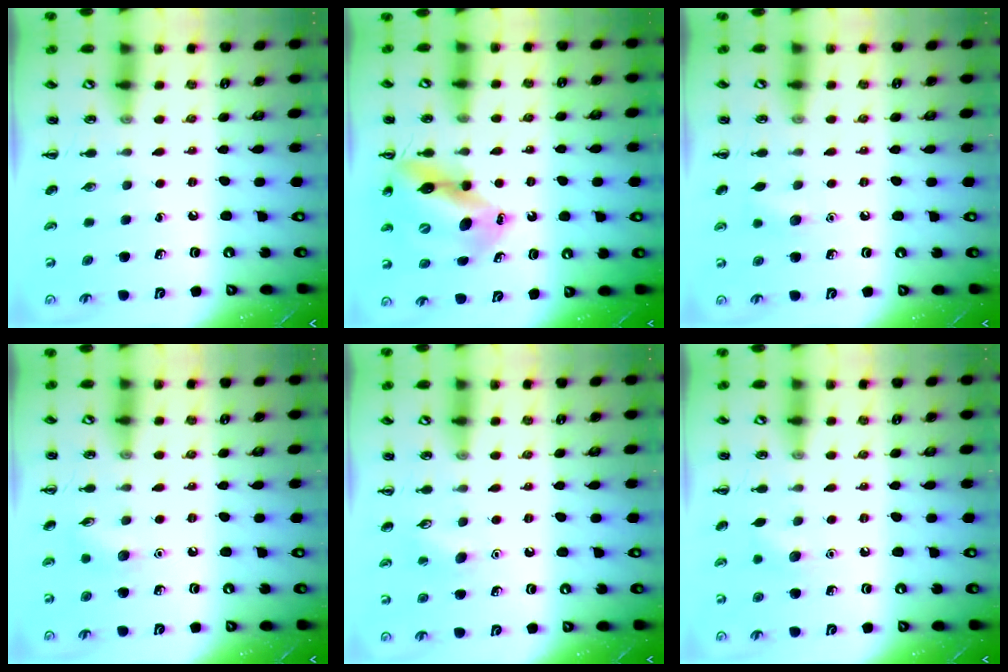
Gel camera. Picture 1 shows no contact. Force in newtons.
{"total": 13.8, "press": 13.1, "slide": 4.3}
{"total": 6.0, "press": 5.8, "slide": 1.6}
{"total": 6.0, "press": 5.8, "slide": 1.6}
{"total": 6.4, "press": 6.1, "slide": 1.9}
{"total": 5.8, "press": 5.6, "slide": 1.5}